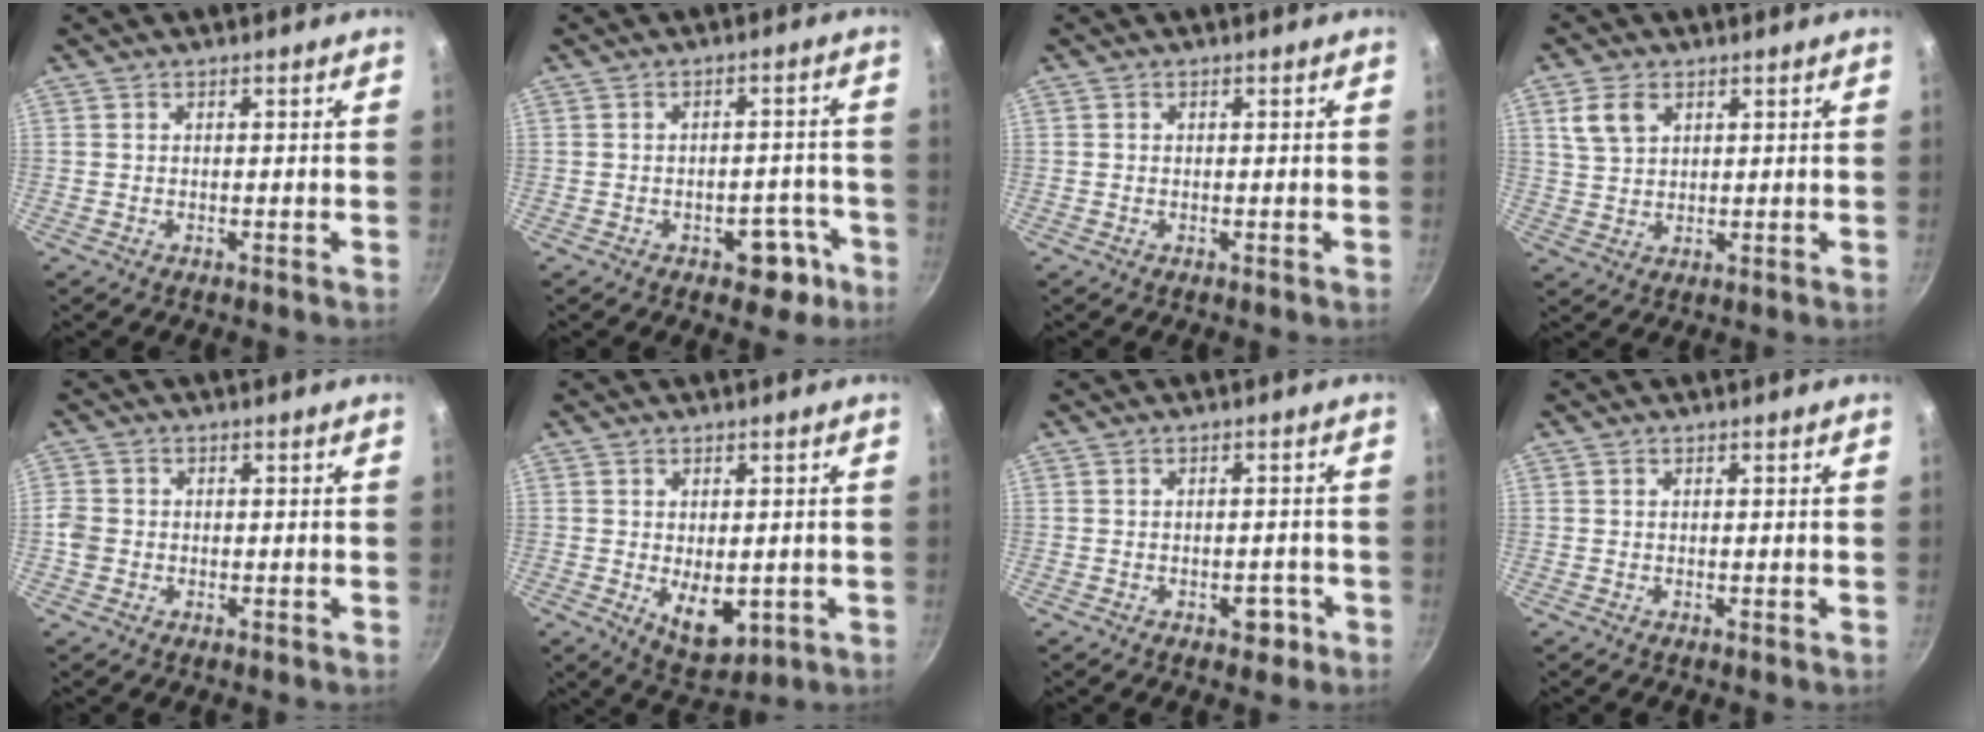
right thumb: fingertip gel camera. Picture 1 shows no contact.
{"total": 6.4, "force": [-3.5, 3.8, 3.9], "torque": [-0.020, 0.037, -0.039]}
{"total": 0.0}
{"total": 5.7, "force": [2.6, 3.7, 3.4], "torque": [-0.058, -0.002, 0.056]}
{"total": 3.2, "force": [-0.5, 2.9, 1.3], "torque": [-0.023, 0.009, -0.010]}
{"total": 7.3, "force": [-1.4, 4.2, 5.9], "torque": [-0.073, -0.012, -0.005]}
{"total": 3.1, "force": [-1.6, 1.9, 1.8], "torque": [-0.007, 0.015, -0.018]}
{"total": 0.0}